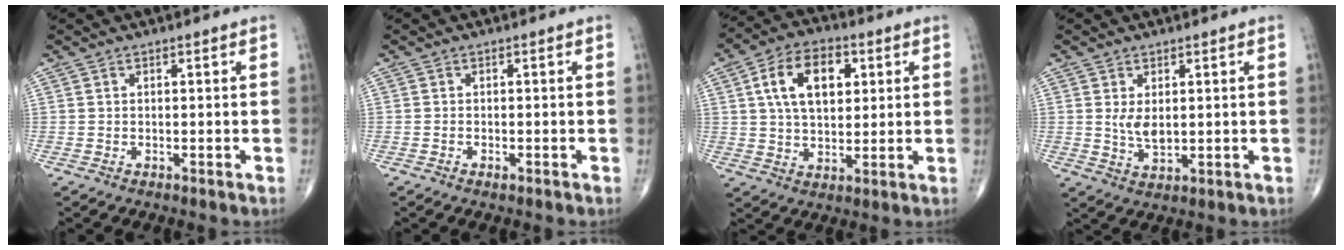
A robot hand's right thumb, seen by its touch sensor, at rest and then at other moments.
{"total": 0.8, "force": [-0.5, 0.4, 0.6], "torque": [-0.012, 0.002, -0.008]}
{"total": 12.8, "force": [3.7, 7.8, 9.5], "torque": [-0.140, 0.000, 0.062]}
{"total": 4.8, "force": [0.9, 2.6, 4.0], "torque": [-0.064, -0.015, 0.026]}